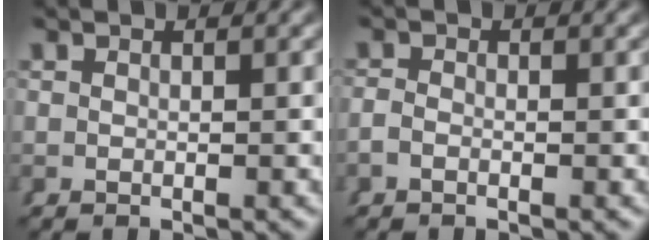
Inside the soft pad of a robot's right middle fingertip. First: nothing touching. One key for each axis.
{"total": 0.8, "fx": -0.7, "fy": -0.1, "fz": 0.3, "tx": -0.010, "ty": -0.002, "tz": -0.014}